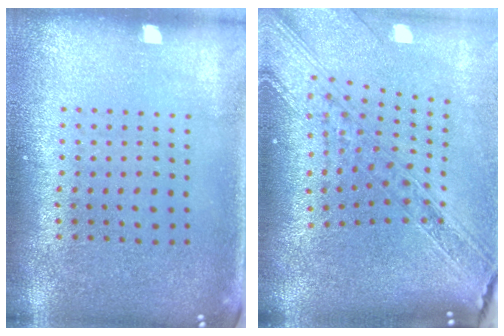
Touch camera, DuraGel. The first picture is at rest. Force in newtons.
{"total": 2.8, "press": 2.3, "slide": 1.7}